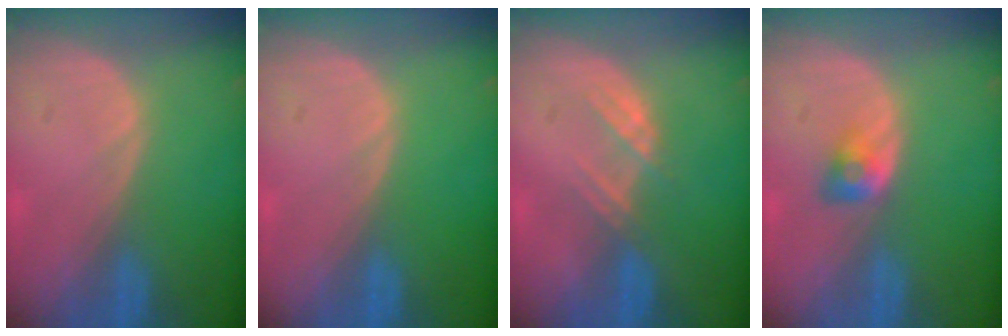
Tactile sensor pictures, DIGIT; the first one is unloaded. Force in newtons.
{"total": 0.0}
{"total": 3.0, "press": 2.9, "slide": 0.7}
{"total": 2.9, "press": 2.5, "slide": 1.5}